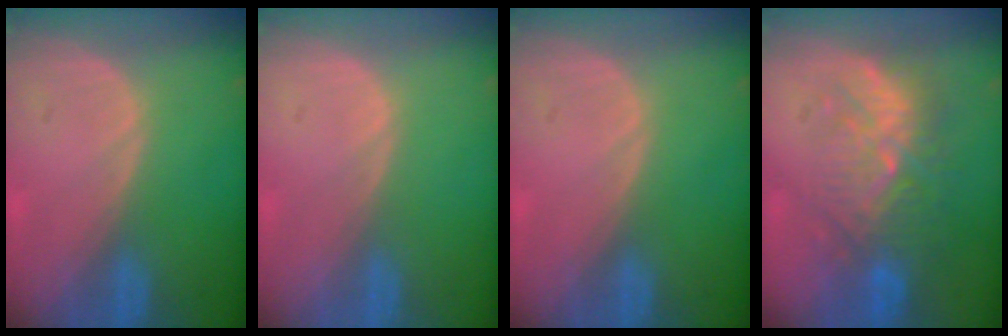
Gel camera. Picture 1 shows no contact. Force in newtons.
{"total": 0.0}
{"total": 0.0}
{"total": 9.4, "press": 8.9, "slide": 2.8}